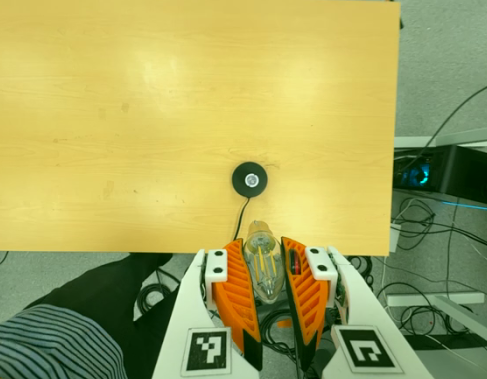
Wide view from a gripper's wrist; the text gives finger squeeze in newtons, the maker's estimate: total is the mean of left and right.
{"total": 20.3, "left": 24.7, "right": 15.8}